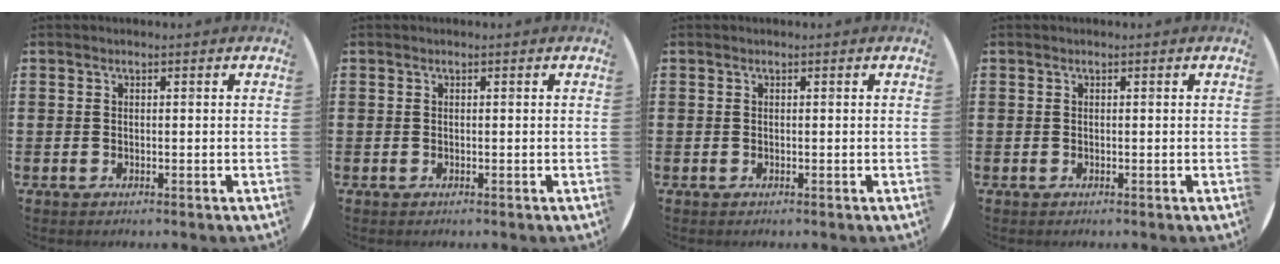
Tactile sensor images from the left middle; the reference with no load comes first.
{"total": 0.0}
{"total": 0.0}
{"total": 0.0}